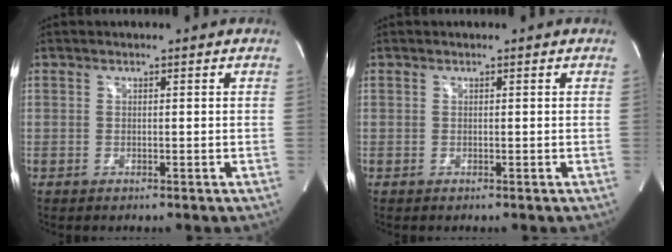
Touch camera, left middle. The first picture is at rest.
{"total": 0.0}